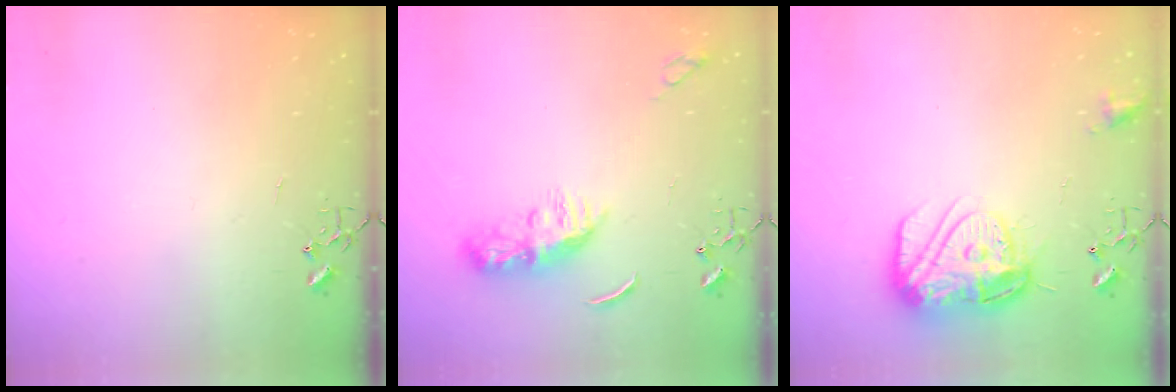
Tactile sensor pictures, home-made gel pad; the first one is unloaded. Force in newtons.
{"total": 8.9, "press": 8.9, "slide": 0.6}
{"total": 16.8, "press": 16.7, "slide": 1.5}